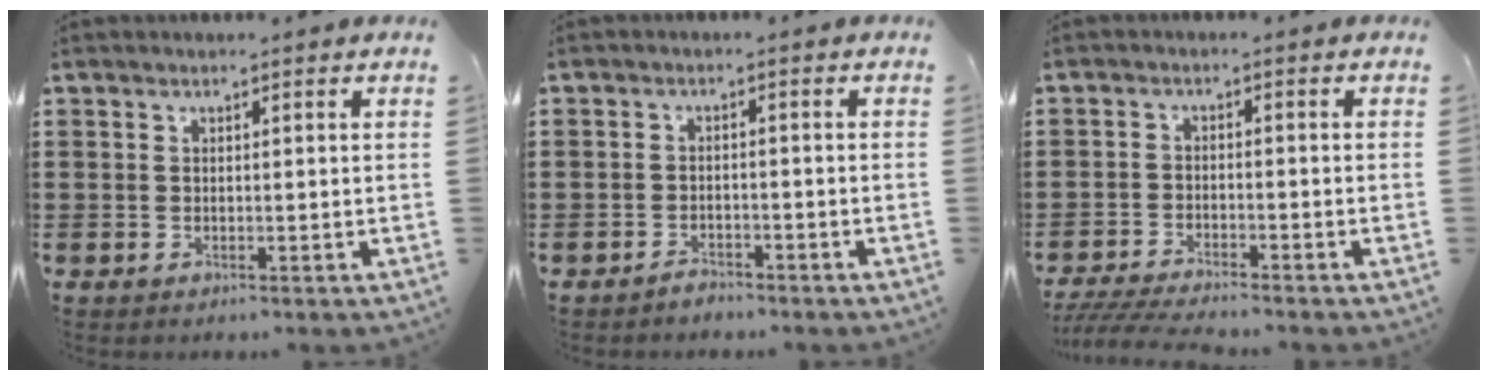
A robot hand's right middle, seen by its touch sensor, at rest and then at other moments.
{"total": 1.9, "force": [-1.8, 0.4, 0.2], "torque": [-0.010, 0.001, -0.038]}
{"total": 3.7, "force": [-3.5, -0.1, 1.2], "torque": [-0.034, -0.012, -0.072]}